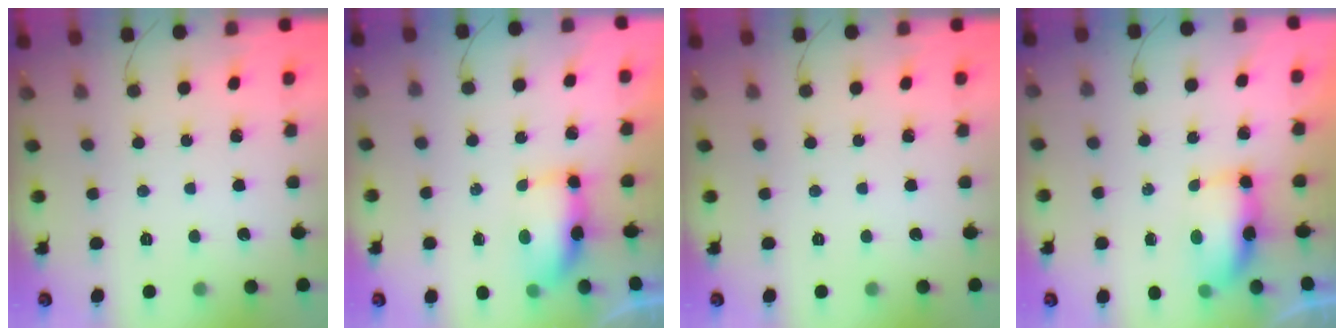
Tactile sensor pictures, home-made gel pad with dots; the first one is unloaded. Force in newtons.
{"total": 7.4, "press": 7.0, "slide": 2.3}
{"total": 0.0}
{"total": 7.2, "press": 7.0, "slide": 1.8}